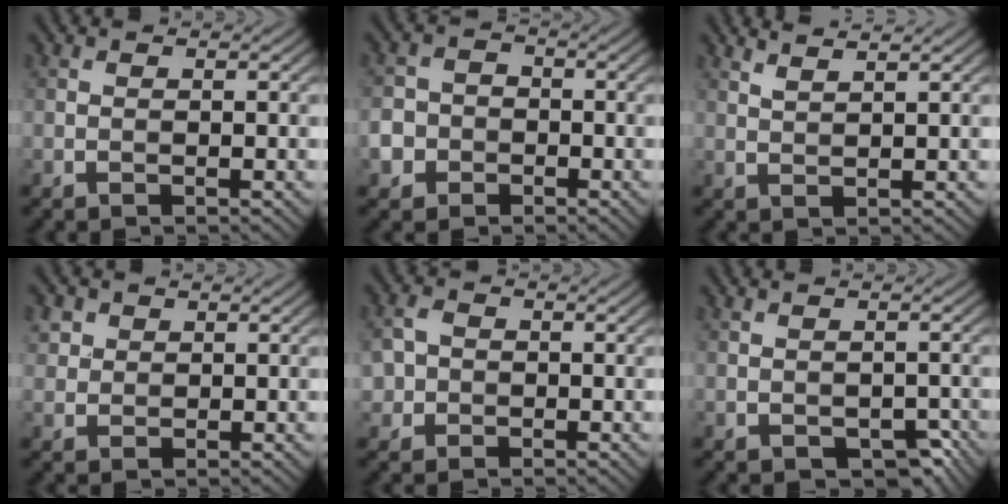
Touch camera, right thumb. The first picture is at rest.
{"total": 4.9, "force": [-2.2, 4.2, 1.3], "torque": [-0.030, -0.005, -0.059]}
{"total": 2.5, "force": [2.0, 0.3, 1.3], "torque": [-0.020, 0.005, 0.033]}
{"total": 2.4, "force": [1.2, 2.0, 0.7], "torque": [-0.026, -0.005, 0.034]}
{"total": 2.8, "force": [-0.7, 2.5, 1.0], "torque": [-0.023, 0.000, -0.016]}
{"total": 3.2, "force": [-1.6, 1.8, 2.1], "torque": [-0.035, -0.010, -0.015]}